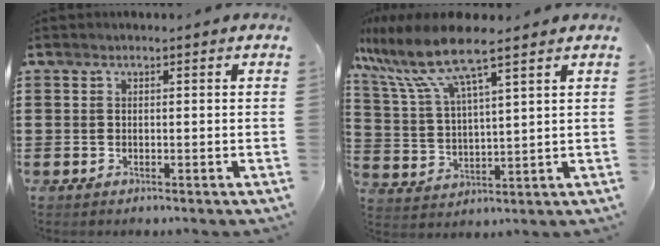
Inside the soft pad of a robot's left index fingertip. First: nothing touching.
{"total": 9.7, "force": [7.4, 1.2, 6.1], "torque": [-0.153, -0.028, 0.126]}